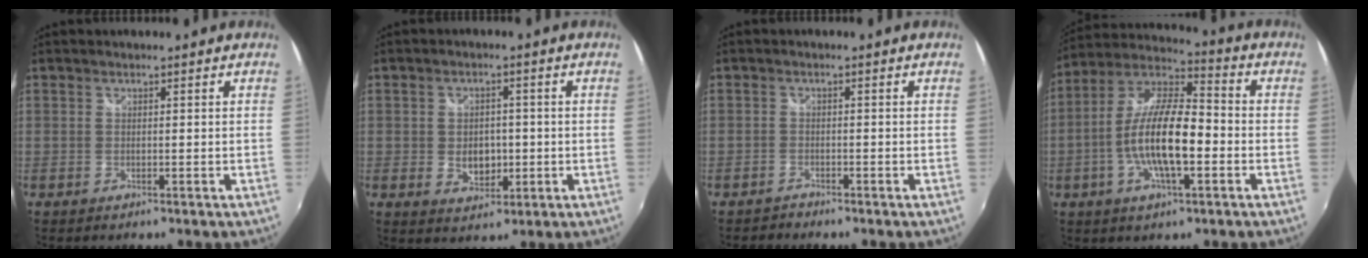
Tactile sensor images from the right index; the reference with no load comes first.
{"total": 5.9, "force": [-0.7, 4.2, 4.0], "torque": [-0.072, -0.002, -0.008]}
{"total": 1.6, "force": [-1.5, 0.5, -0.2], "torque": [-0.004, 0.001, -0.029]}
{"total": 15.5, "force": [-3.4, 4.9, 14.4], "torque": [-0.279, 0.001, -0.069]}